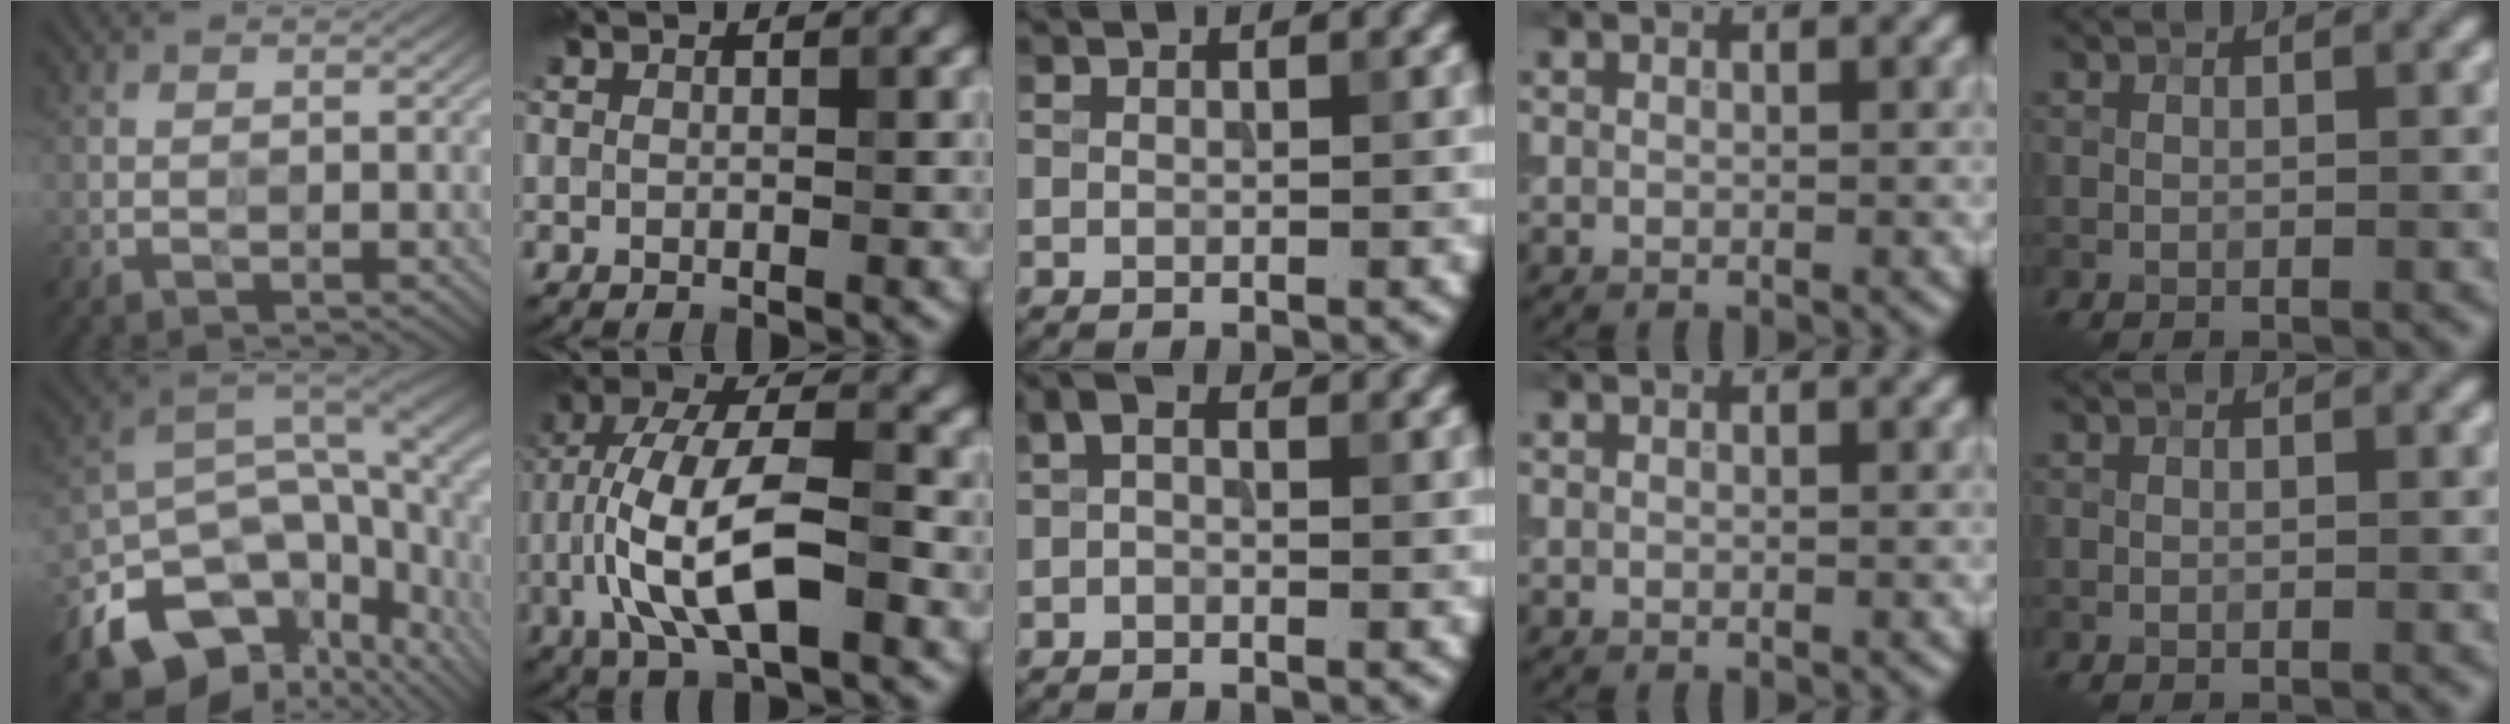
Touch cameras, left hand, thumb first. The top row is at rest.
{"thumb": {"total": 18.2, "force": [-7.3, 10.8, 12.6], "torque": [-0.266, -0.038, -0.102]}, "index": {"total": 10.5, "force": [-2.7, 4.0, 9.4], "torque": [-0.182, 0.016, -0.054]}, "middle": {"total": 1.5, "force": [-0.2, 0.9, 1.1], "torque": [-0.024, 0.005, -0.011]}}